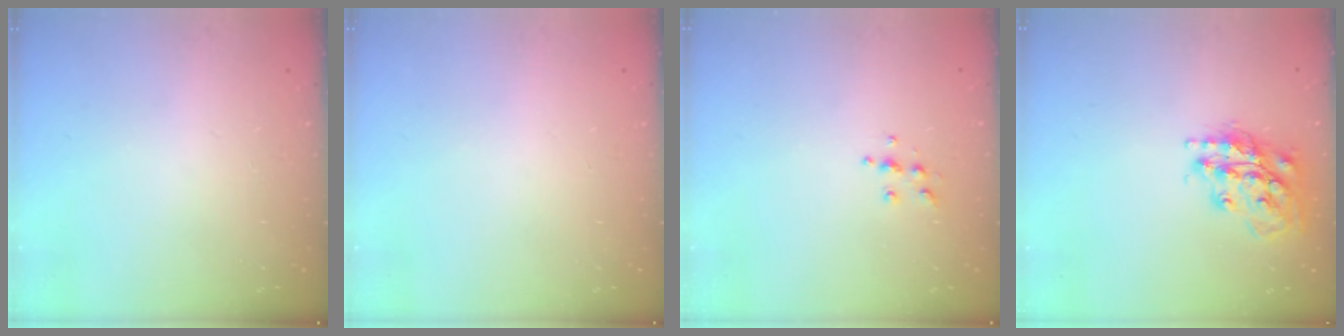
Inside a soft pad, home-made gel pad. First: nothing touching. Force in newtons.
{"total": 0.0}
{"total": 5.5, "press": 5.5, "slide": 0.6}
{"total": 17.6, "press": 17.5, "slide": 1.4}